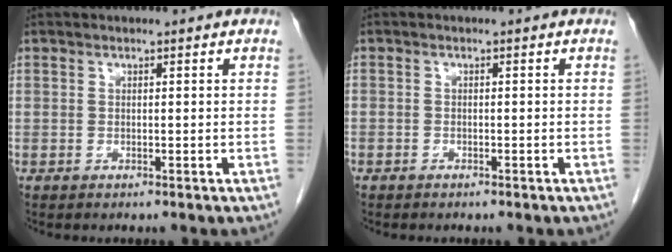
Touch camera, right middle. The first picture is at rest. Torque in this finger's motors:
{"motor_torque": [0.41, -0.35, -0.44, -0.21]}